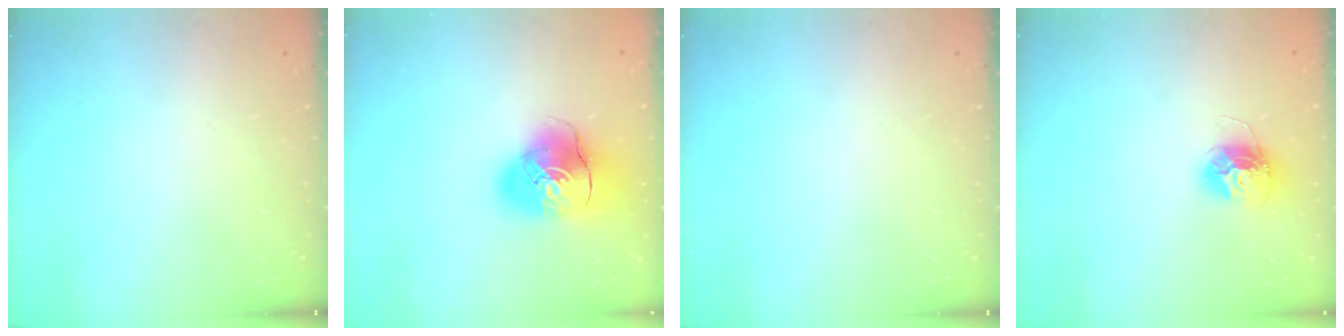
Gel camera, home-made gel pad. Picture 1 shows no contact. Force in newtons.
{"total": 14.8, "press": 14.5, "slide": 2.6}
{"total": 0.0}
{"total": 12.4, "press": 12.4, "slide": 1.0}